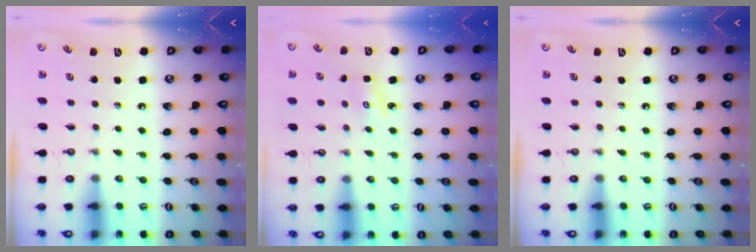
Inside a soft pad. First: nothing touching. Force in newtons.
{"total": 3.1, "press": 3.1, "slide": 0.4}
{"total": 0.0}